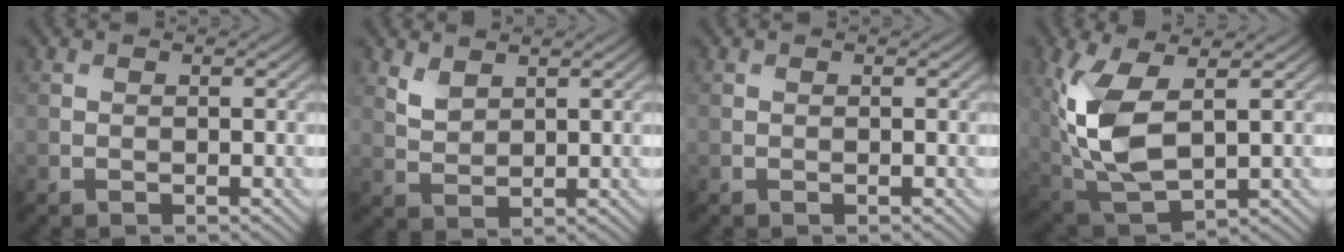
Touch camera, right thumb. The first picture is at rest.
{"total": 2.7, "force": [1.9, 1.3, 1.3], "torque": [-0.038, -0.004, 0.045]}
{"total": 0.0}
{"total": 11.2, "force": [1.6, 5.8, 9.4], "torque": [-0.243, -0.009, 0.036]}